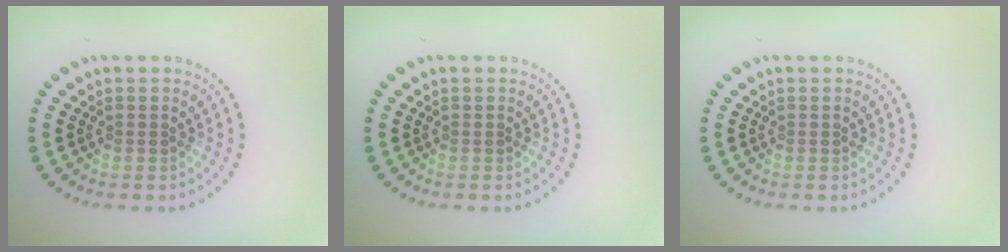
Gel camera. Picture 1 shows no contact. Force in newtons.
{"total": 0.0}
{"total": 0.0}